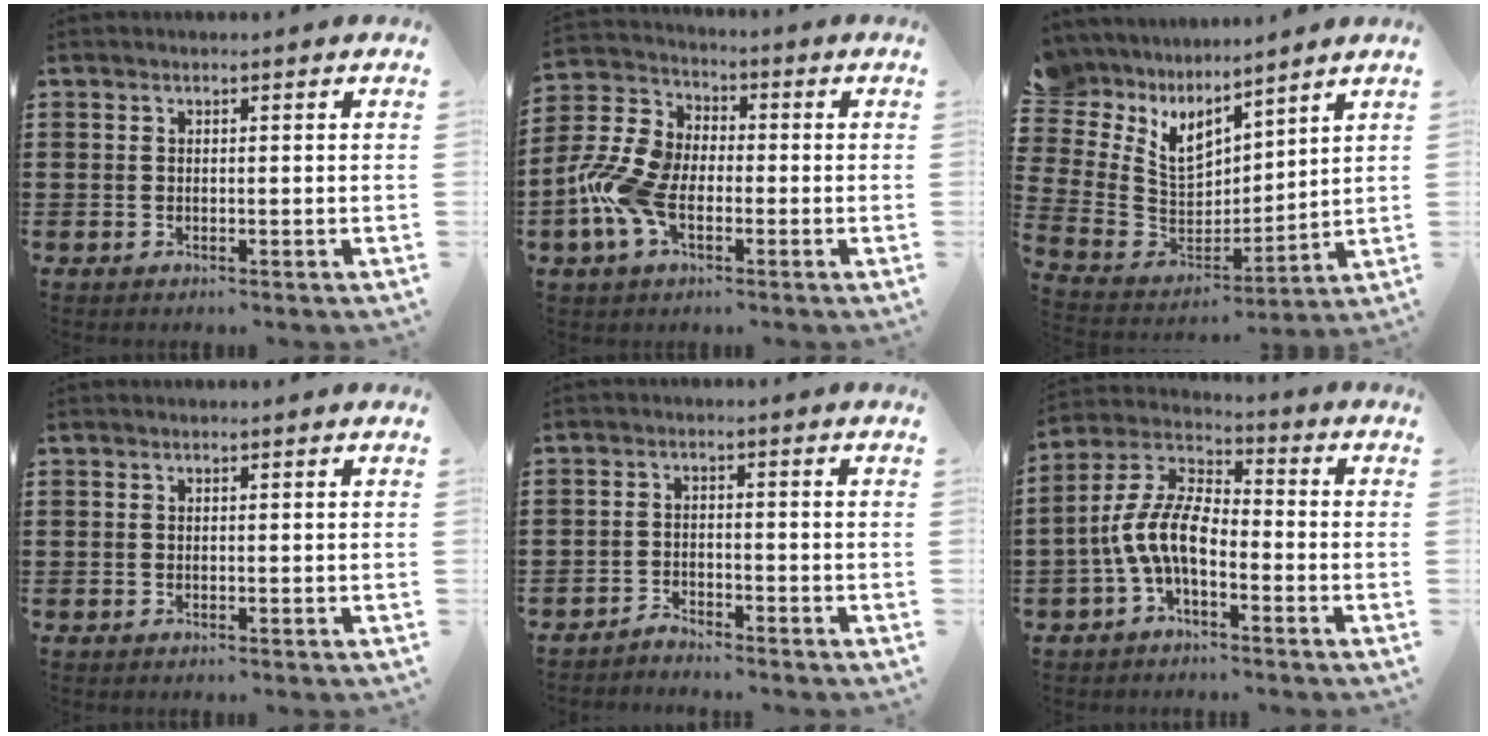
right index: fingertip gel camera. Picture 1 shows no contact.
{"total": 9.3, "force": [-3.0, 5.7, 6.6], "torque": [-0.180, 0.000, -0.065]}
{"total": 7.2, "force": [4.4, 5.0, 2.7], "torque": [-0.106, -0.046, 0.078]}
{"total": 0.0}
{"total": 2.2, "force": [-2.1, 0.2, -0.2], "torque": [-0.006, 0.006, -0.047]}
{"total": 9.1, "force": [-3.3, 3.9, 7.6], "torque": [-0.187, -0.010, -0.071]}